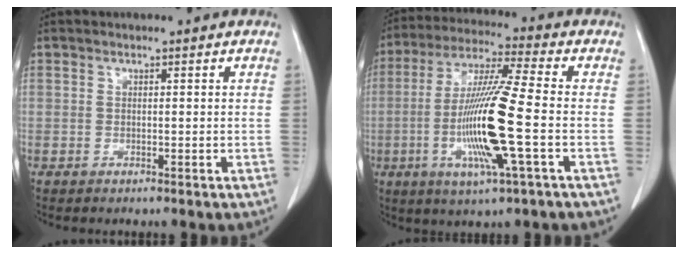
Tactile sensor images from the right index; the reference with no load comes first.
{"total": 15.1, "force": [-3.1, -0.1, 14.8], "torque": [-0.299, -0.013, -0.066]}